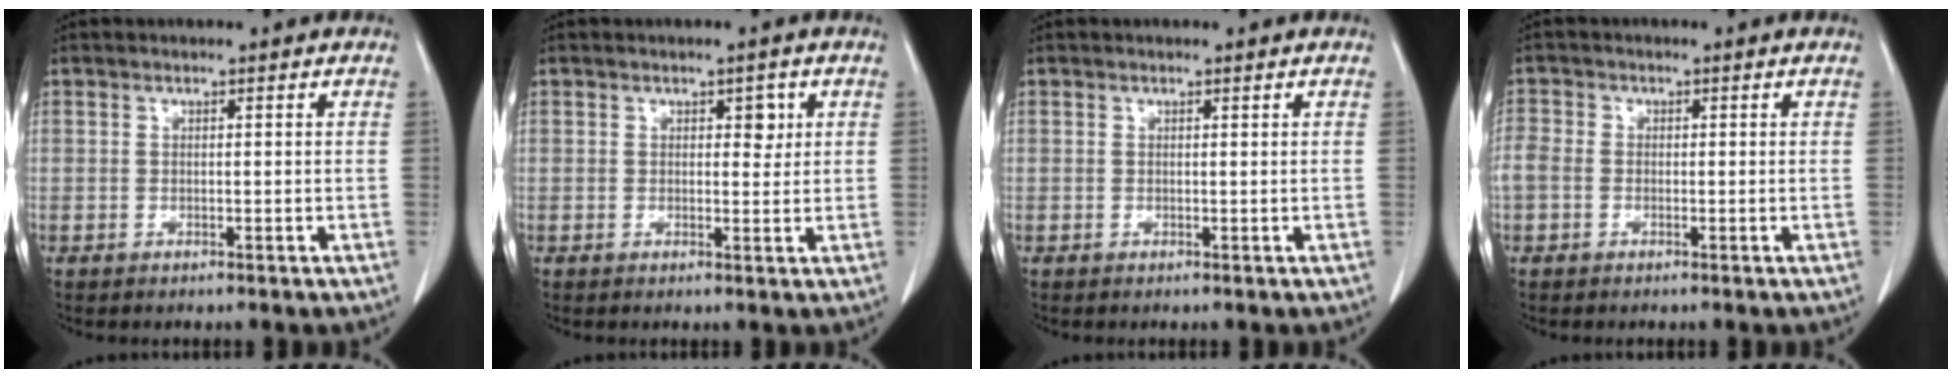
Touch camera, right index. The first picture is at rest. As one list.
[{"total": 2.2, "force": [0.9, 1.2, 1.6], "torque": [-0.016, 0.002, 0.011]}, {"total": 0.0}, {"total": 3.0, "force": [-0.4, 2.5, 1.6], "torque": [-0.051, 0.015, -0.009]}]